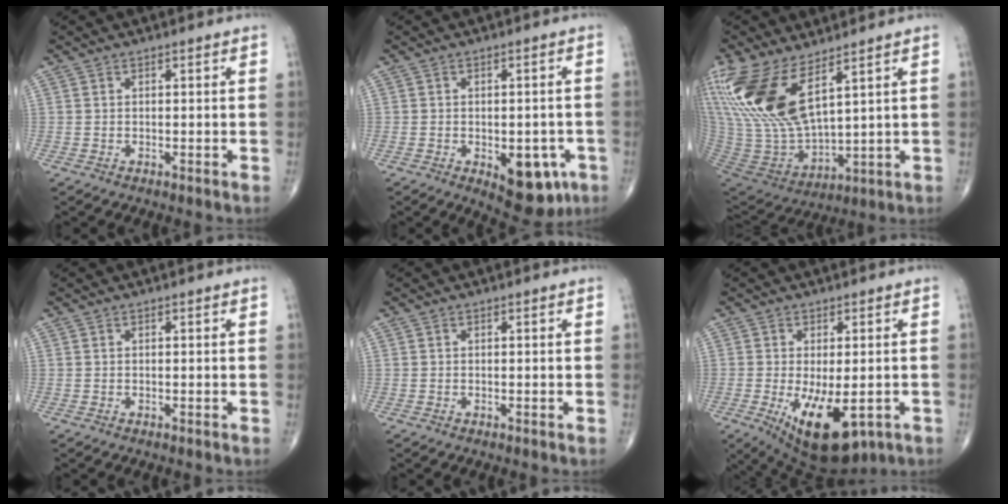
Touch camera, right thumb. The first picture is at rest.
{"total": 10.6, "force": [-4.1, 5.6, 8.0], "torque": [-0.072, 0.010, -0.043]}
{"total": 20.1, "force": [10.4, 8.1, 15.2], "torque": [-0.334, -0.050, 0.219]}
{"total": 0.0}
{"total": 0.0}
{"total": 13.3, "force": [-4.5, 6.1, 10.9], "torque": [-0.177, -0.015, -0.050]}